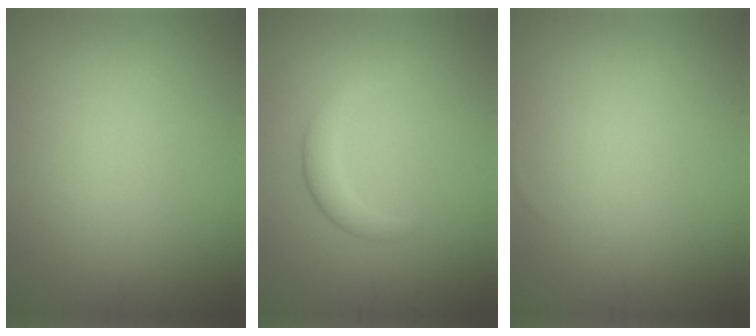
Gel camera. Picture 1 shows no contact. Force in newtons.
{"total": 2.3, "press": 2.3, "slide": 0.1}
{"total": 0.0}